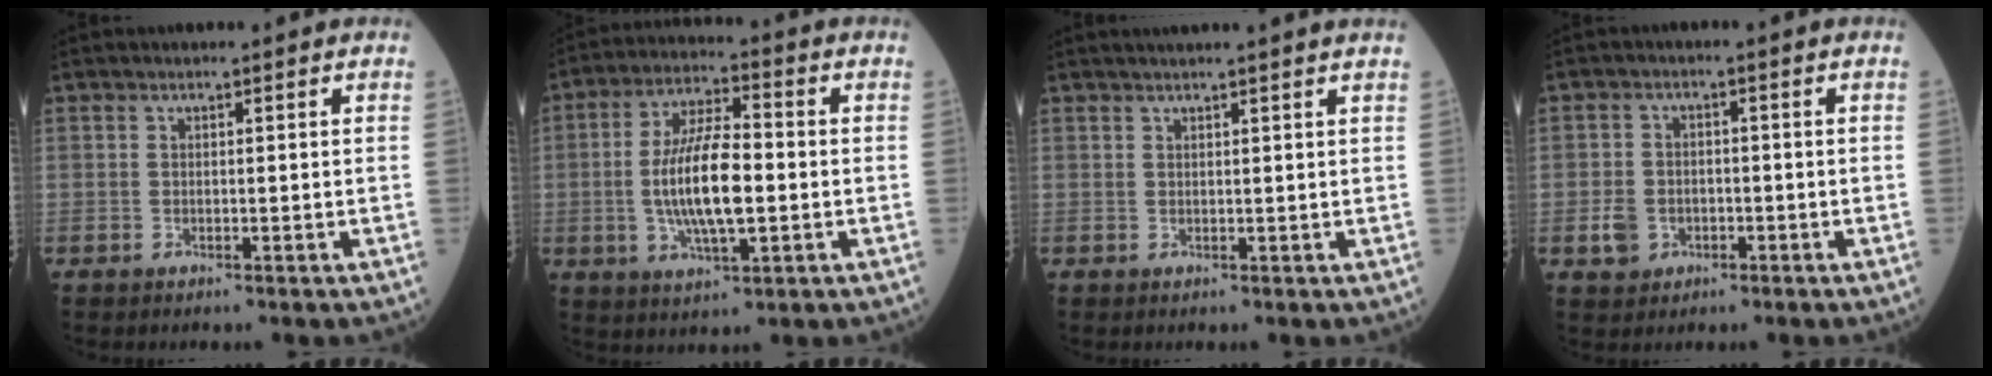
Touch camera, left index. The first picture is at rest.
{"total": 11.4, "force": [-1.2, 3.2, 10.9], "torque": [-0.218, 0.003, -0.023]}
{"total": 5.0, "force": [4.4, -0.9, 2.3], "torque": [-0.025, 0.021, 0.052]}
{"total": 3.9, "force": [-1.5, 3.3, 1.5], "torque": [-0.032, 0.003, -0.019]}